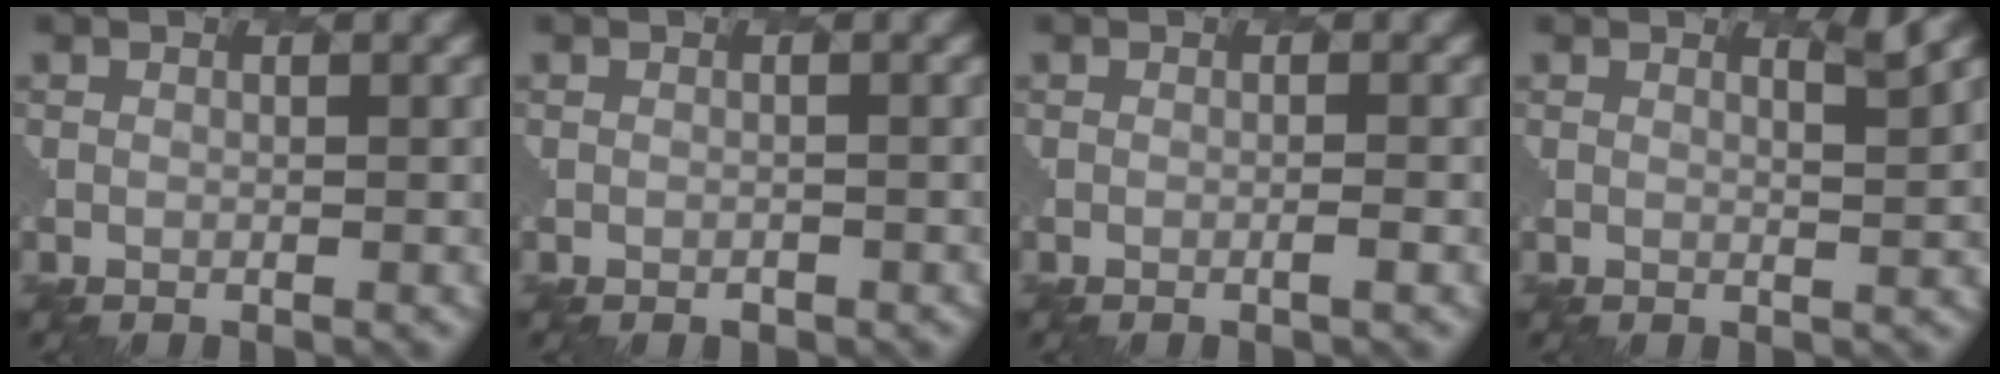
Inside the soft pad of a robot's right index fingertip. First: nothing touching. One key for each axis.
{"total": 0.6, "fx": -0.6, "fy": -0.1, "fz": -0.2, "tx": -0.010, "ty": -0.003, "tz": -0.006}
{"total": 0.0}
{"total": 1.1, "fx": 1.1, "fy": -0.1, "fz": 0.2, "tx": -0.011, "ty": 0.004, "tz": 0.009}